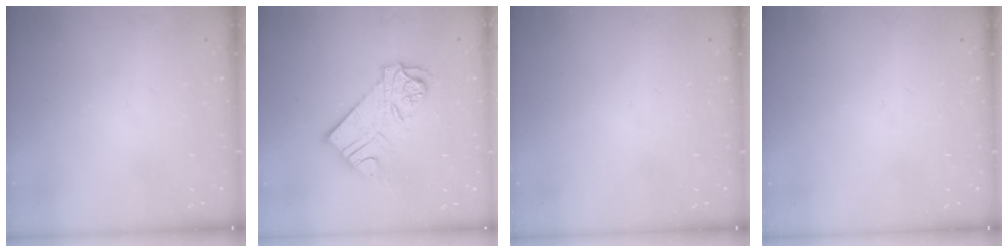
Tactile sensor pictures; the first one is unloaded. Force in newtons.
{"total": 13.1, "press": 13.0, "slide": 1.3}
{"total": 0.0}
{"total": 0.0}